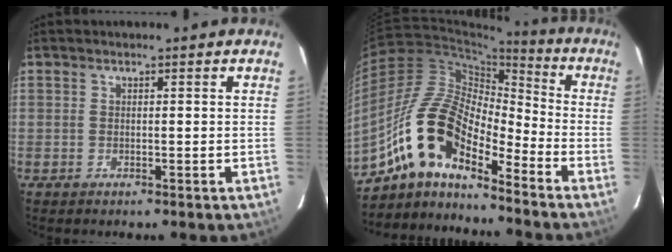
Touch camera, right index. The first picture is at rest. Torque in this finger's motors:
{"motor_torque": [1.05, -0.92, 1.05, 0.21]}